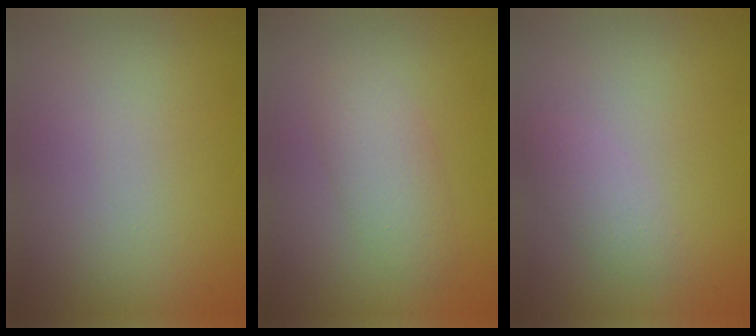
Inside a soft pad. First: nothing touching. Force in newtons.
{"total": 2.8, "press": 2.8, "slide": 0.1}
{"total": 1.5, "press": 1.5, "slide": 0.0}